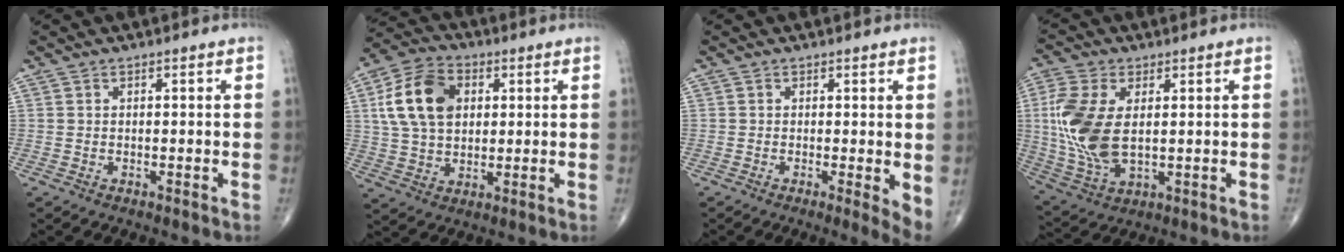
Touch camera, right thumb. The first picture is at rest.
{"total": 13.8, "force": [3.2, 9.4, 9.6], "torque": [-0.165, 0.010, 0.054]}
{"total": 3.6, "force": [0.1, 0.8, 3.5], "torque": [-0.048, -0.010, -0.003]}
{"total": 14.3, "force": [1.4, 7.9, 11.9], "torque": [-0.271, -0.009, 0.035]}